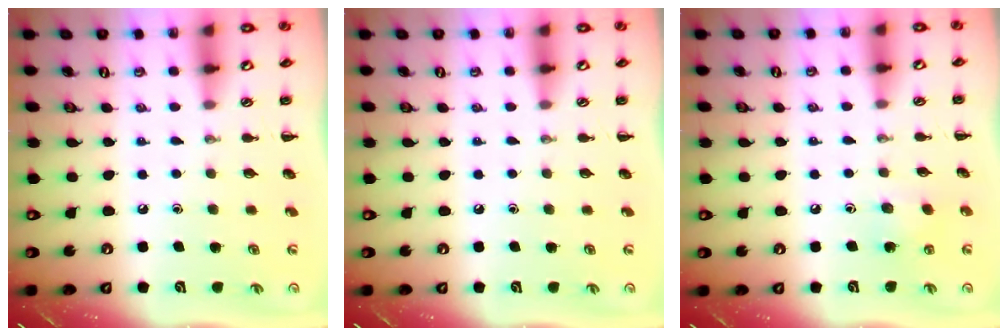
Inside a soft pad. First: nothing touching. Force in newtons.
{"total": 0.0}
{"total": 4.6, "press": 4.4, "slide": 1.3}